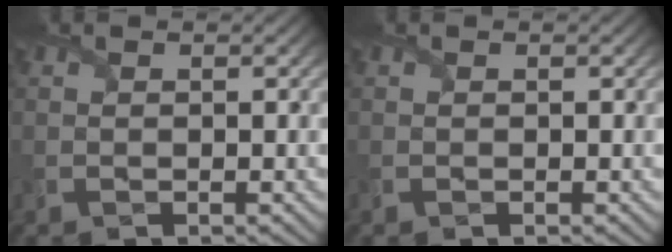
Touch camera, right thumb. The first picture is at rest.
{"total": 0.0}